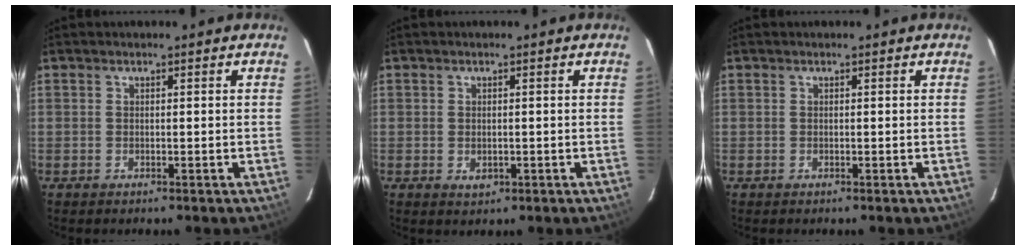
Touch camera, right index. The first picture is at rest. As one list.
[{"total": 1.7, "force": [-0.3, 1.4, 1.0], "torque": [-0.014, -0.002, -0.002]}, {"total": 0.0}]